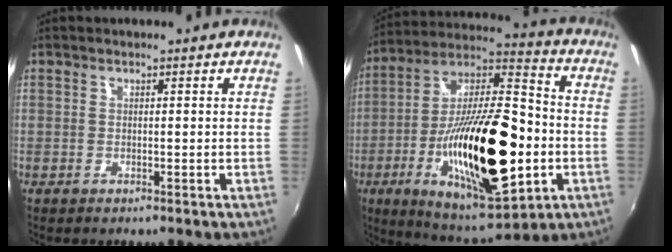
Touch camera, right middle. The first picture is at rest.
{"total": 29.4, "force": [-7.0, 10.7, 26.5], "torque": [-0.478, -0.019, -0.105]}